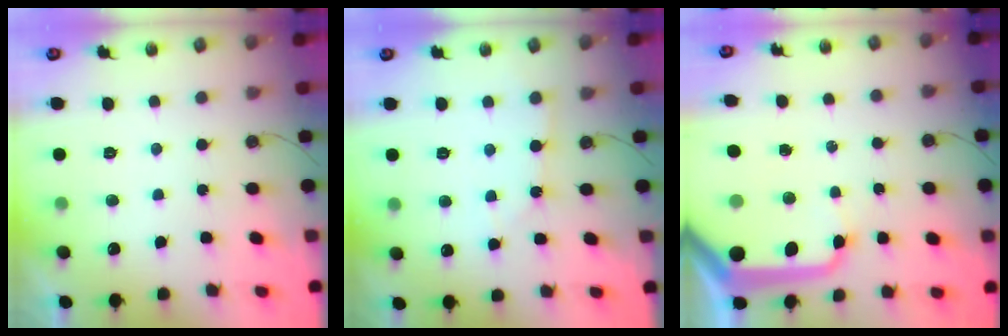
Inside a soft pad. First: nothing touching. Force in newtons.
{"total": 4.3, "press": 4.3, "slide": 0.5}
{"total": 18.6, "press": 18.5, "slide": 2.1}